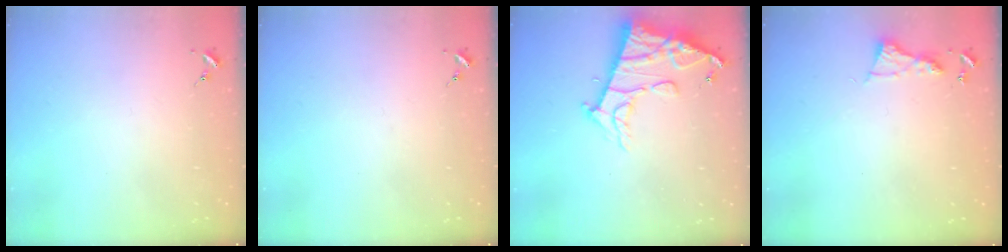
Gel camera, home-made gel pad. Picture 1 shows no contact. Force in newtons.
{"total": 0.0}
{"total": 14.5, "press": 14.5, "slide": 1.2}
{"total": 6.4, "press": 6.3, "slide": 0.7}